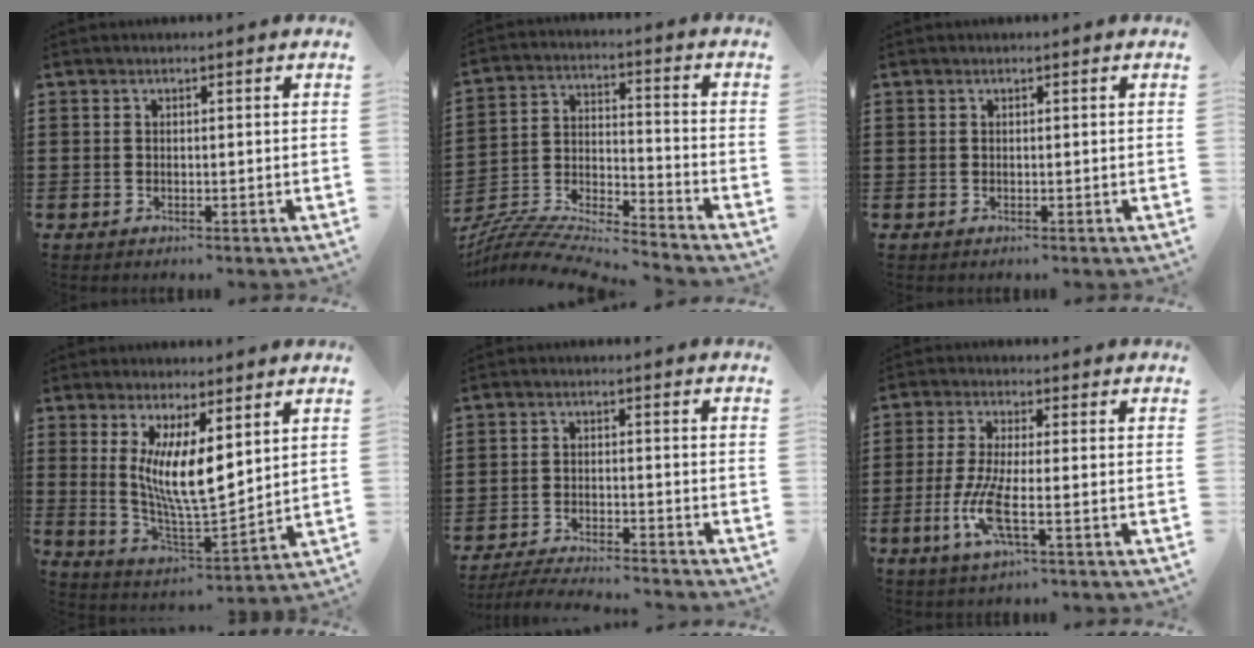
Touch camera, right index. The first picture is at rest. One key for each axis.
{"total": 7.3, "fx": -7.0, "fy": 0.7, "fz": 1.9, "tx": -0.046, "ty": -0.006, "tz": -0.145}
{"total": 0.0}
{"total": 9.3, "fx": 3.4, "fy": 2.4, "fz": 8.3, "tx": -0.172, "ty": -0.015, "tz": 0.060}
{"total": 4.0, "fx": -3.9, "fy": -0.1, "fz": 0.8, "tx": -0.021, "ty": -0.003, "tz": -0.082}
{"total": 7.2, "fx": -2.1, "fy": 1.5, "fz": 6.7, "tx": -0.152, "ty": -0.020, "tz": -0.044}